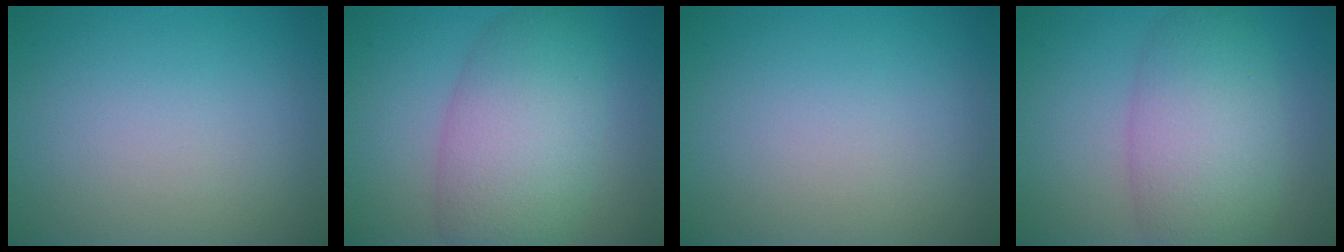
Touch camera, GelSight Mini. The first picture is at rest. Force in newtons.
{"total": 7.7, "press": 7.7, "slide": 0.2}
{"total": 0.0}
{"total": 7.0, "press": 7.0, "slide": 0.5}